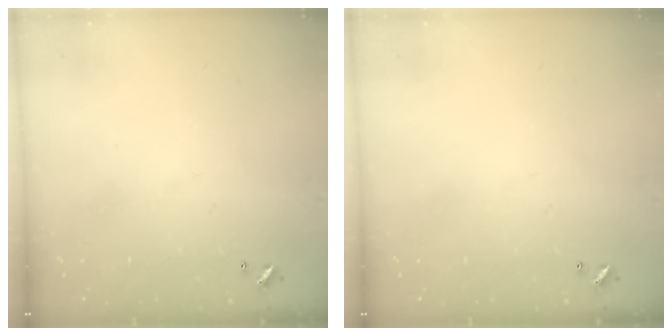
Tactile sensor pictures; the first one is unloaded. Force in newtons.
{"total": 0.0}